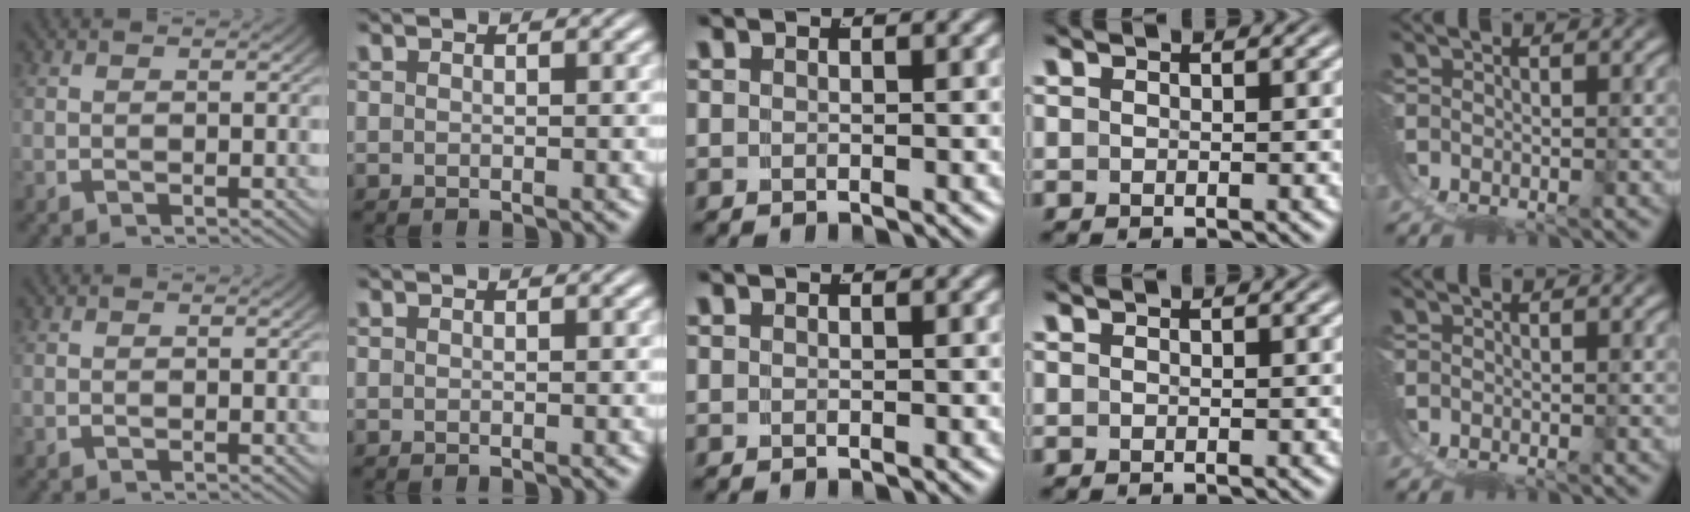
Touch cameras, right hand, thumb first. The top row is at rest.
{}